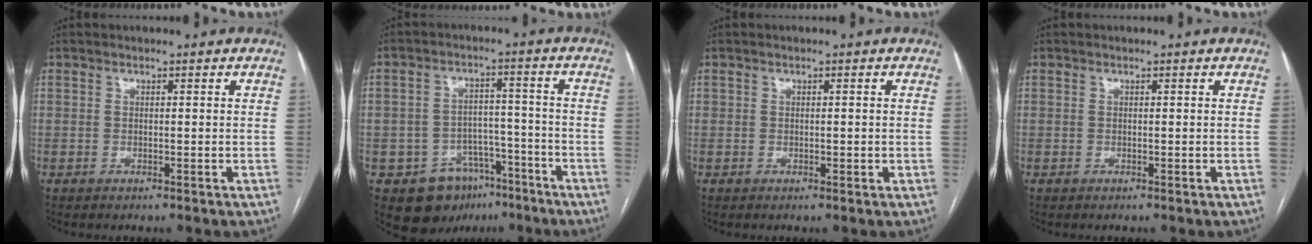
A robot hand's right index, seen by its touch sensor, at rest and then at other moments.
{"total": 9.7, "force": [-5.9, 7.1, 2.9], "torque": [-0.036, 0.027, -0.080]}
{"total": 0.9, "force": [-0.1, 0.6, 0.7], "torque": [-0.013, 0.006, 0.004]}
{"total": 0.0}